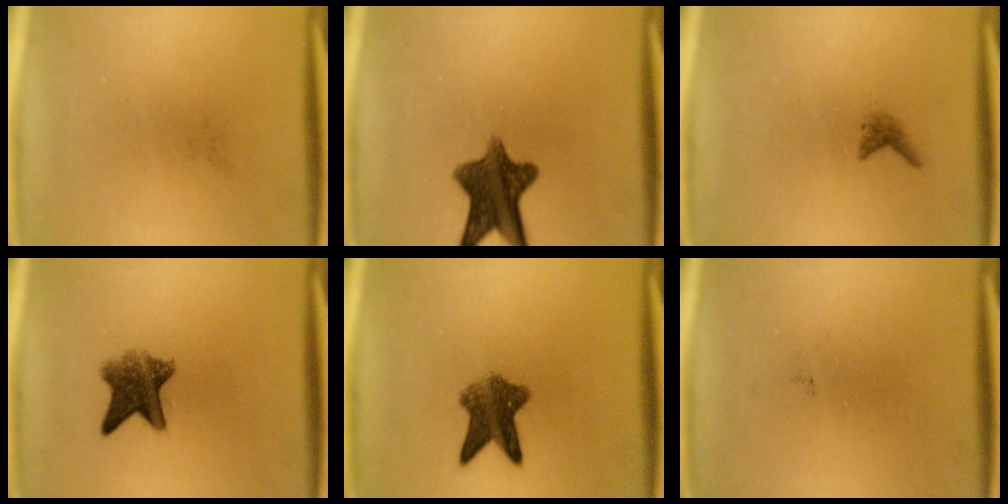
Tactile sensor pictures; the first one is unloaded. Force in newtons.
{"total": 10.4}
{"total": 1.0}
{"total": 6.5}
{"total": 6.8}
{"total": 0.0}